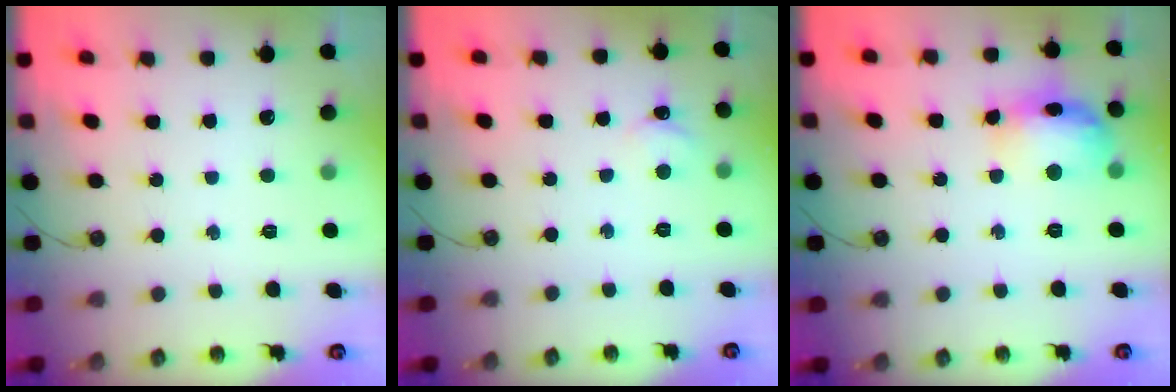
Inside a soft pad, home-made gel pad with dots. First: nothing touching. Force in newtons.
{"total": 2.4, "press": 2.4, "slide": 0.3}
{"total": 15.0, "press": 15.0, "slide": 1.3}